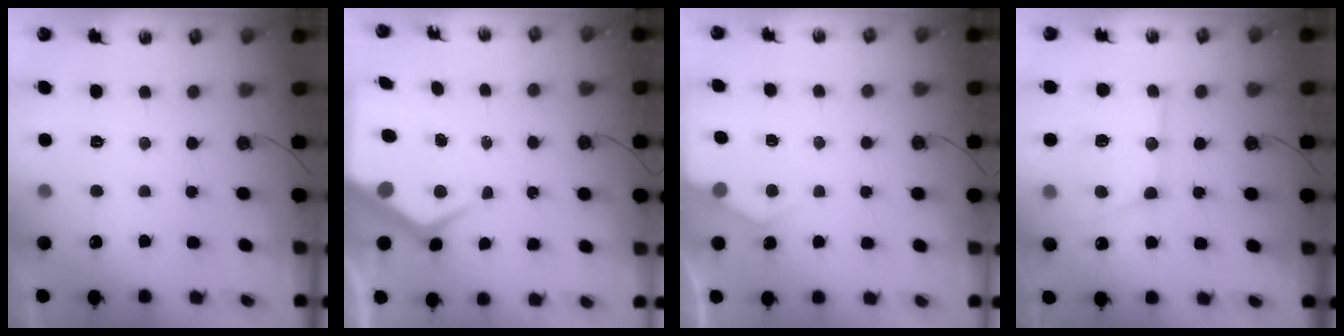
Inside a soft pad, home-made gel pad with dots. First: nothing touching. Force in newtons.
{"total": 9.0, "press": 9.0, "slide": 1.0}
{"total": 3.8, "press": 3.8, "slide": 0.6}
{"total": 16.9, "press": 16.8, "slide": 1.6}